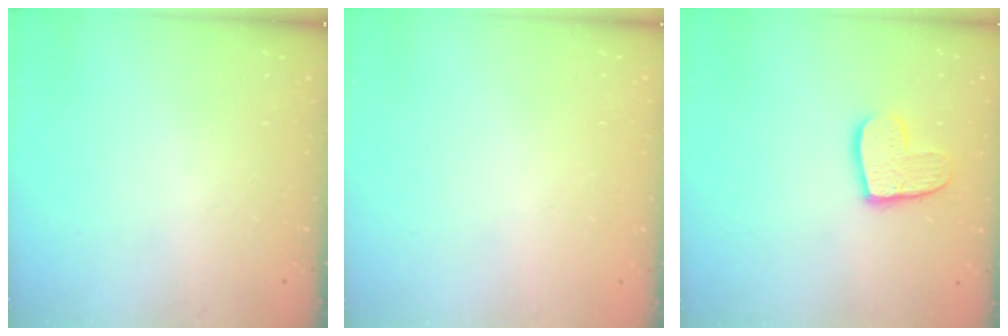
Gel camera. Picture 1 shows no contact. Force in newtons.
{"total": 0.0}
{"total": 11.9, "press": 11.9, "slide": 0.9}